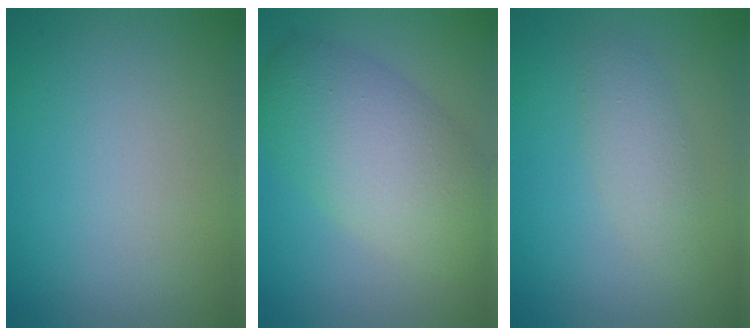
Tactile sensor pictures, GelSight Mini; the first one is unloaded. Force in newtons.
{"total": 7.6, "press": 7.6, "slide": 0.4}
{"total": 2.1, "press": 2.1, "slide": 0.1}